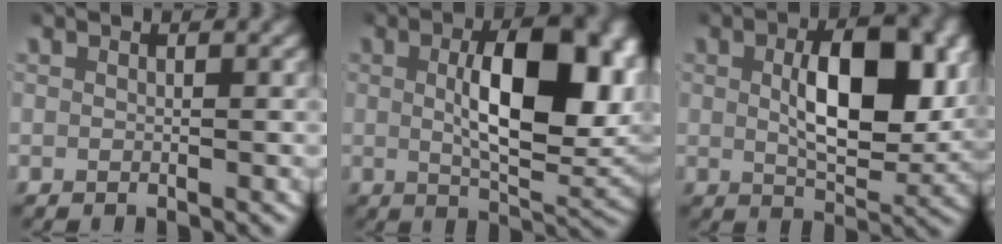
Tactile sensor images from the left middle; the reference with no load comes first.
{"total": 10.4, "force": [1.7, 4.2, 9.4], "torque": [-0.131, -0.003, 0.024]}
{"total": 8.4, "force": [1.6, 4.0, 7.3], "torque": [-0.115, -0.007, 0.027]}